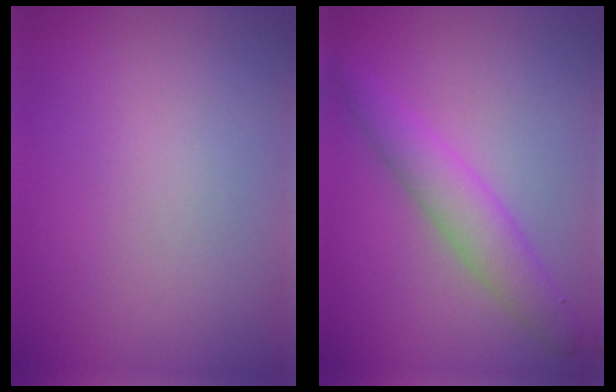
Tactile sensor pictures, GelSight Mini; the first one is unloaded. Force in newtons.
{"total": 2.6, "press": 2.6, "slide": 0.0}